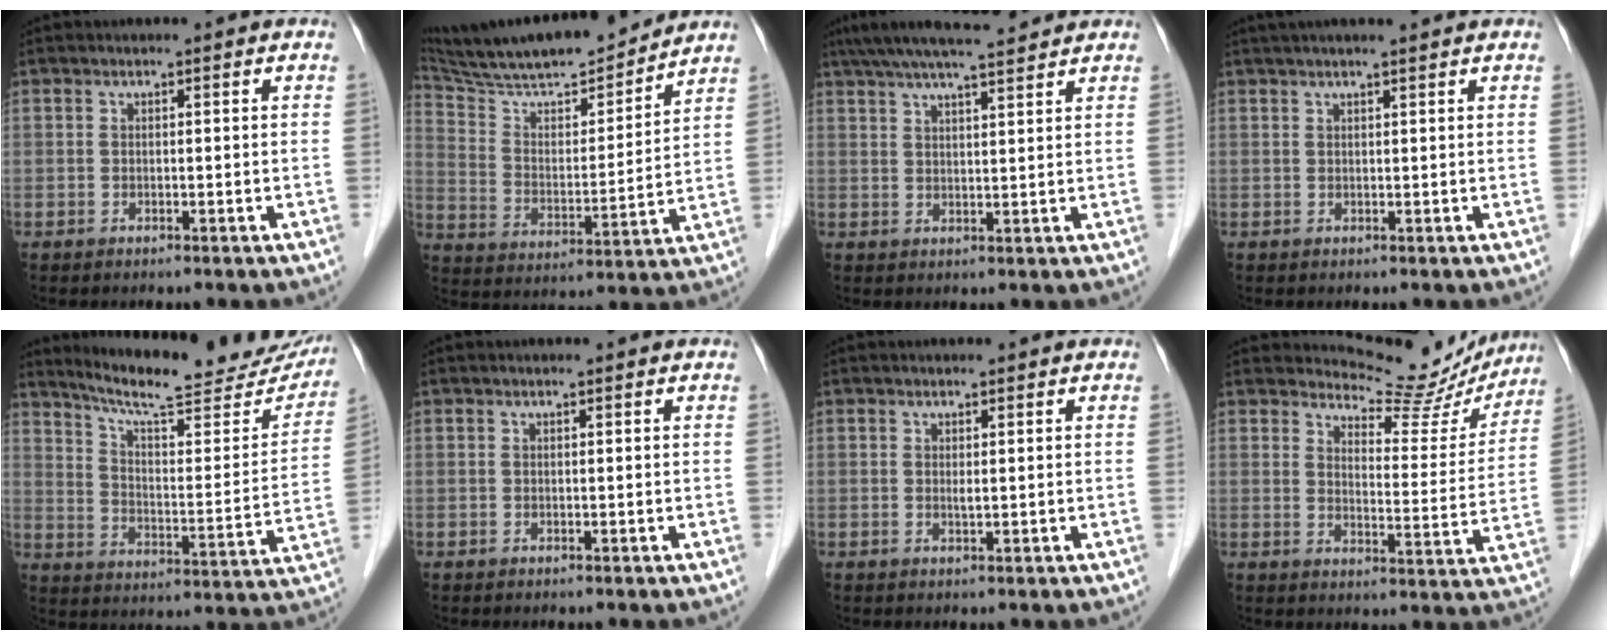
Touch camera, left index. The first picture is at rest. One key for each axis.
{"total": 19.2, "fx": 17.3, "fy": 1.7, "fz": 8.1, "tx": -0.144, "ty": 0.002, "tz": 0.286}
{"total": 10.1, "fx": 9.0, "fy": 0.4, "fz": 4.7, "tx": -0.083, "ty": 0.023, "tz": 0.139}
{"total": 5.8, "fx": 4.8, "fy": 0.1, "fz": 3.2, "tx": -0.045, "ty": 0.025, "tz": 0.070}
{"total": 23.8, "fx": 21.3, "fy": 3.7, "fz": 9.9, "tx": -0.142, "ty": -0.050, "tz": 0.280}
{"total": 0.0}
{"total": 0.7, "fx": 0.1, "fy": 0.0, "fz": 0.7, "tx": -0.015, "ty": -0.004, "tz": 0.002}
{"total": 12.1, "fx": 11.8, "fy": 2.6, "fz": 0.5, "tx": 0.001, "ty": -0.037, "tz": 0.139}